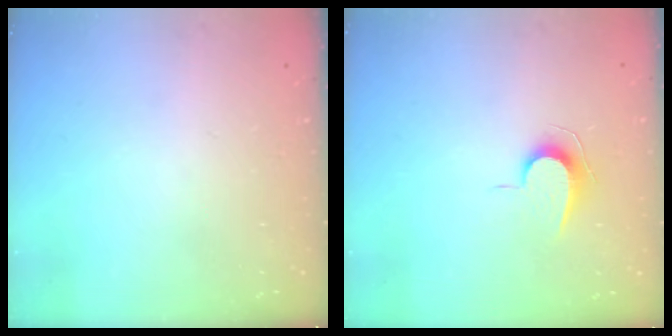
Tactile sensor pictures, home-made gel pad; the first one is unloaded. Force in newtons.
{"total": 7.0, "press": 7.0, "slide": 0.7}